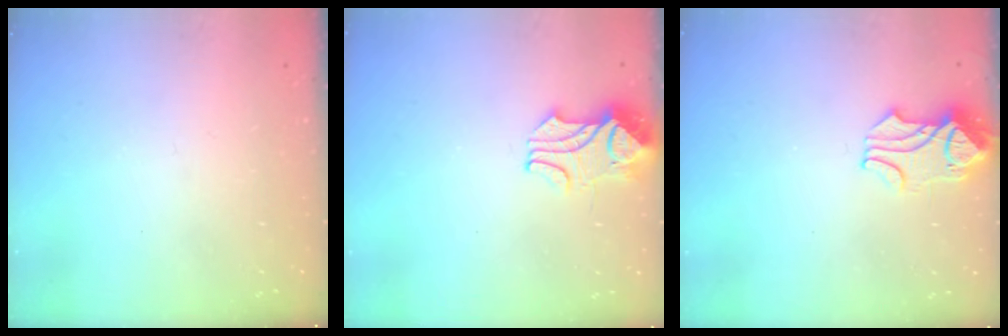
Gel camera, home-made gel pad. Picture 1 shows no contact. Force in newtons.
{"total": 2.3, "press": 2.1, "slide": 0.8}
{"total": 1.2, "press": 0.6, "slide": 1.0}